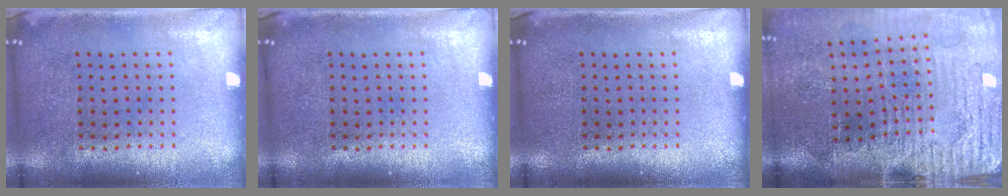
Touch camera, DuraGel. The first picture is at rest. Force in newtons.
{"total": 0.0}
{"total": 0.0}
{"total": 4.6, "press": 4.0, "slide": 2.4}